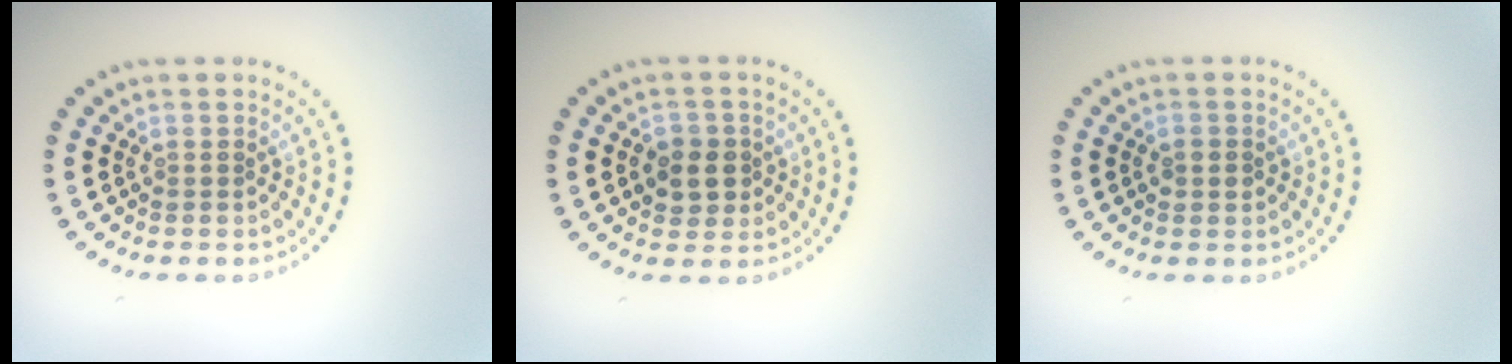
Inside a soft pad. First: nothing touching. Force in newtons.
{"total": 2.6, "press": 2.5, "slide": 0.6}
{"total": 1.1, "press": 1.1, "slide": 0.3}